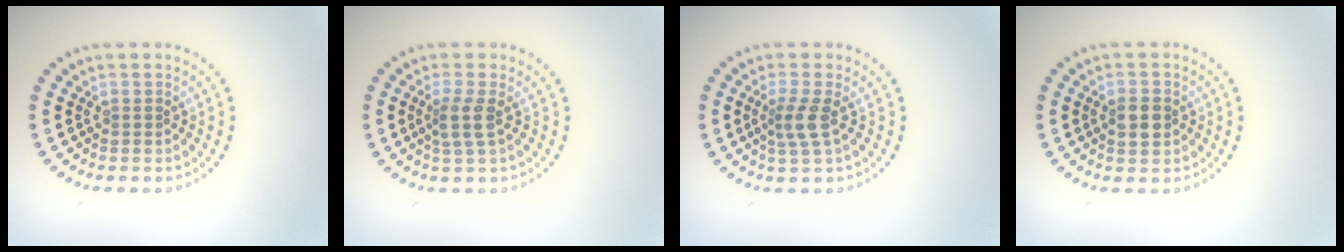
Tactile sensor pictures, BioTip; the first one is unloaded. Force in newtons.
{"total": 2.0, "press": 1.6, "slide": 1.2}
{"total": 2.3, "press": 1.9, "slide": 1.4}
{"total": 2.8, "press": 2.8, "slide": 0.1}